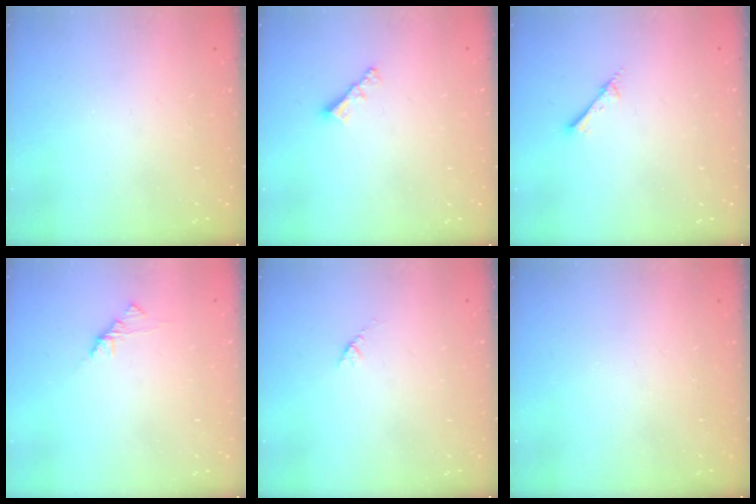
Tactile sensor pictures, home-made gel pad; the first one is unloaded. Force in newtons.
{"total": 2.9, "press": 2.9, "slide": 0.3}
{"total": 2.4, "press": 2.4, "slide": 0.2}
{"total": 1.9, "press": 1.7, "slide": 0.6}
{"total": 2.7, "press": 2.6, "slide": 0.4}
{"total": 0.0}